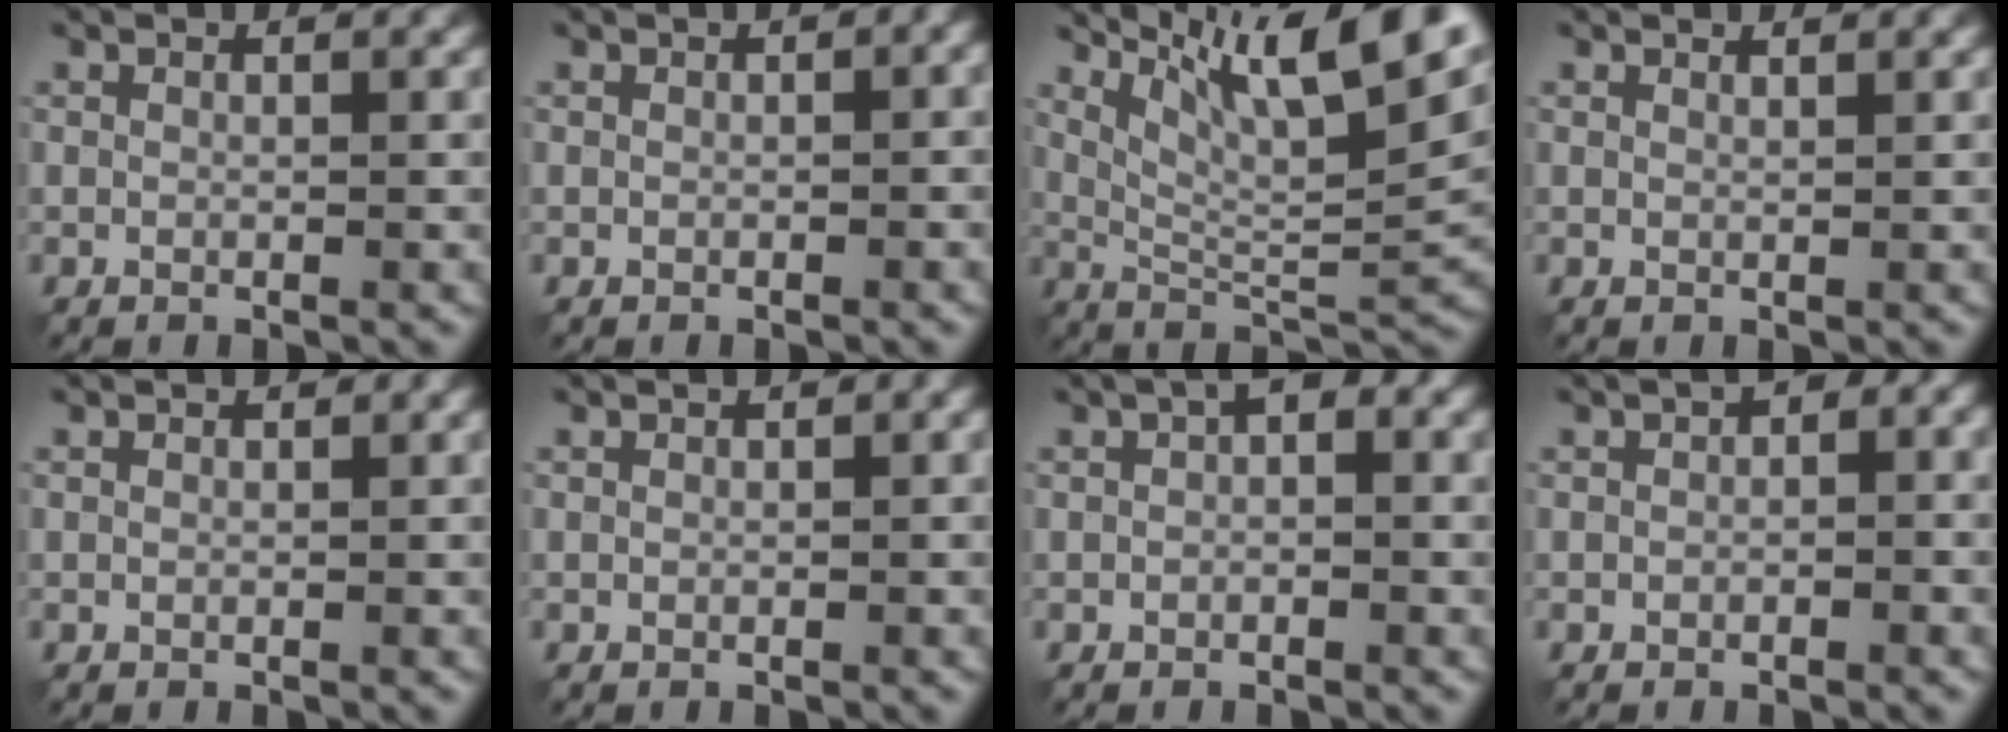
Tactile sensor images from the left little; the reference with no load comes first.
{"total": 2.2, "force": [0.5, 1.1, 1.9], "torque": [-0.022, 0.007, 0.014]}
{"total": 11.3, "force": [6.1, 2.9, 9.1], "torque": [-0.146, 0.005, 0.114]}
{"total": 0.8, "force": [0.7, 0.1, 0.3], "torque": [-0.002, 0.002, 0.007]}
{"total": 1.6, "force": [0.5, 0.9, 1.3], "torque": [-0.009, 0.004, 0.007]}
{"total": 2.1, "force": [0.5, 1.1, 1.7], "torque": [-0.016, 0.006, 0.012]}
{"total": 4.0, "force": [0.7, 2.2, 3.2], "torque": [-0.039, 0.013, 0.006]}
{"total": 6.5, "force": [1.1, 3.8, 5.1], "torque": [-0.062, 0.019, 0.012]}